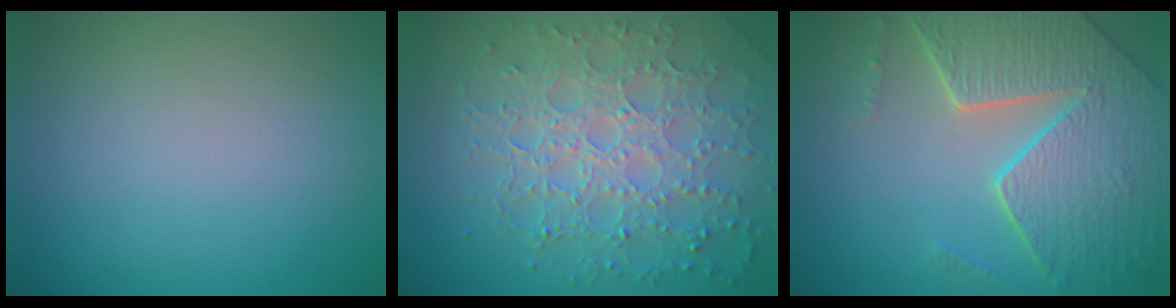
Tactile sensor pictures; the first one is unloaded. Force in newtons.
{"total": 7.8, "press": 5.7, "slide": 5.2}
{"total": 8.3, "press": 5.9, "slide": 5.9}